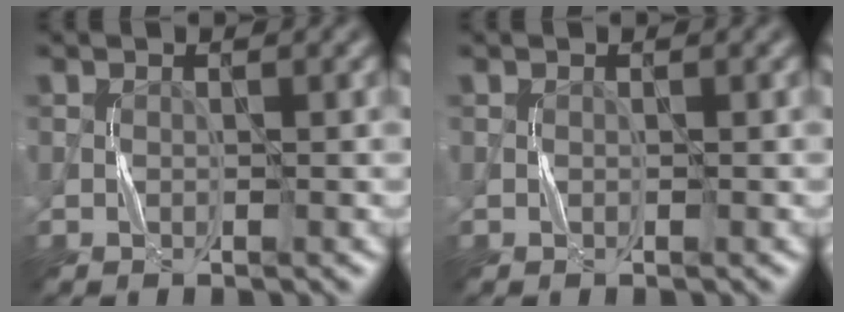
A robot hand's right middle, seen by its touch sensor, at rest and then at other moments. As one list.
[{"total": 0.0}]